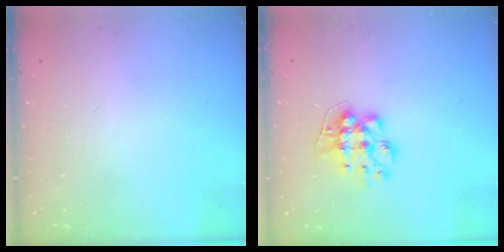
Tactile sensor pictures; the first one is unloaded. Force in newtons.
{"total": 9.2, "press": 9.1, "slide": 1.1}